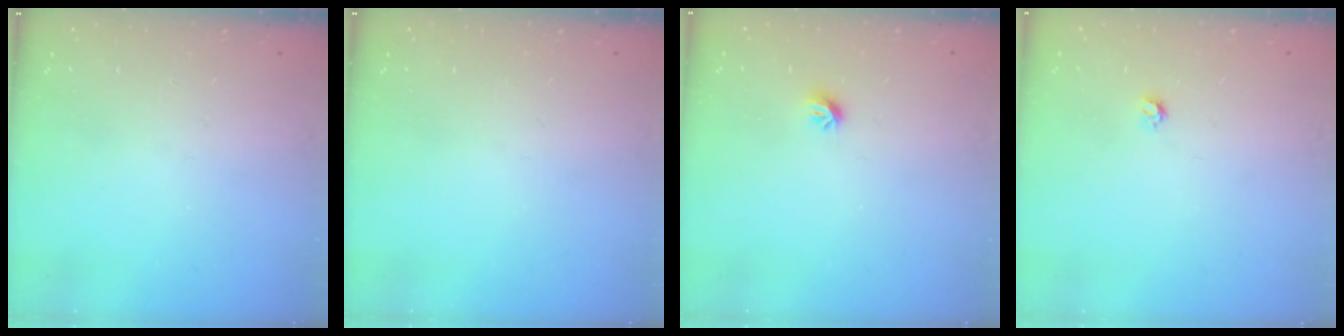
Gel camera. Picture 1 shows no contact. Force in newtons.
{"total": 0.0}
{"total": 5.7, "press": 5.6, "slide": 0.8}
{"total": 3.2, "press": 3.2, "slide": 0.3}